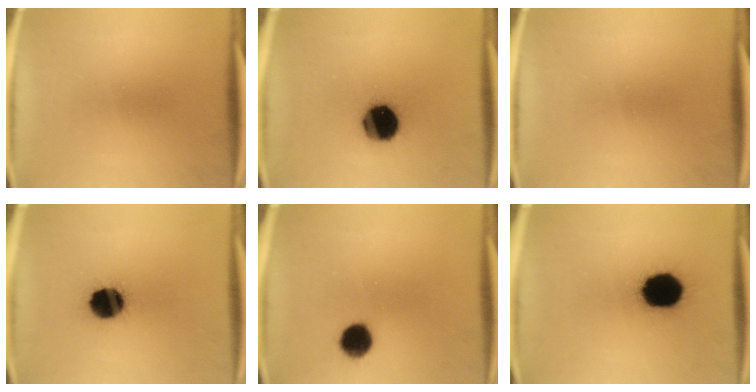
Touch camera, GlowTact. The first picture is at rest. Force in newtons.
{"total": 16.0}
{"total": 0.0}
{"total": 12.5}
{"total": 7.0}
{"total": 17.4}